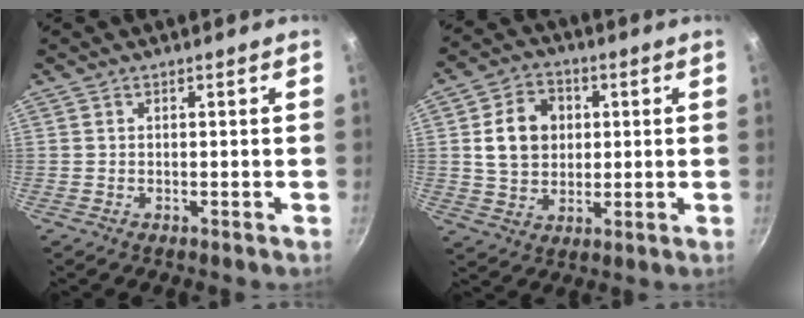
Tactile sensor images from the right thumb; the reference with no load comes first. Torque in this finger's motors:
{"motor_torque": [-0.76, 0.94, 1.12, 0.06, 0.06]}